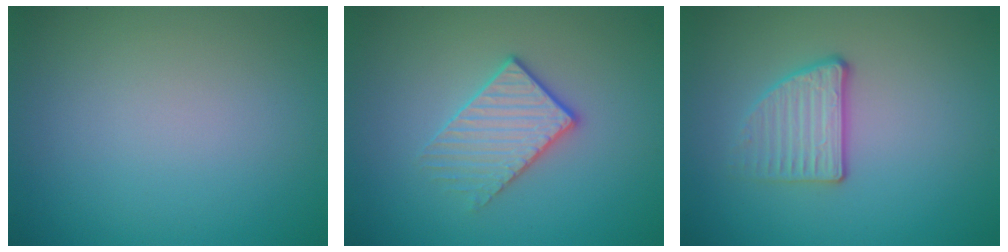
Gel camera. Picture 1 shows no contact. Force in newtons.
{"total": 2.6, "press": 2.3, "slide": 1.2}
{"total": 2.8, "press": 2.3, "slide": 1.5}